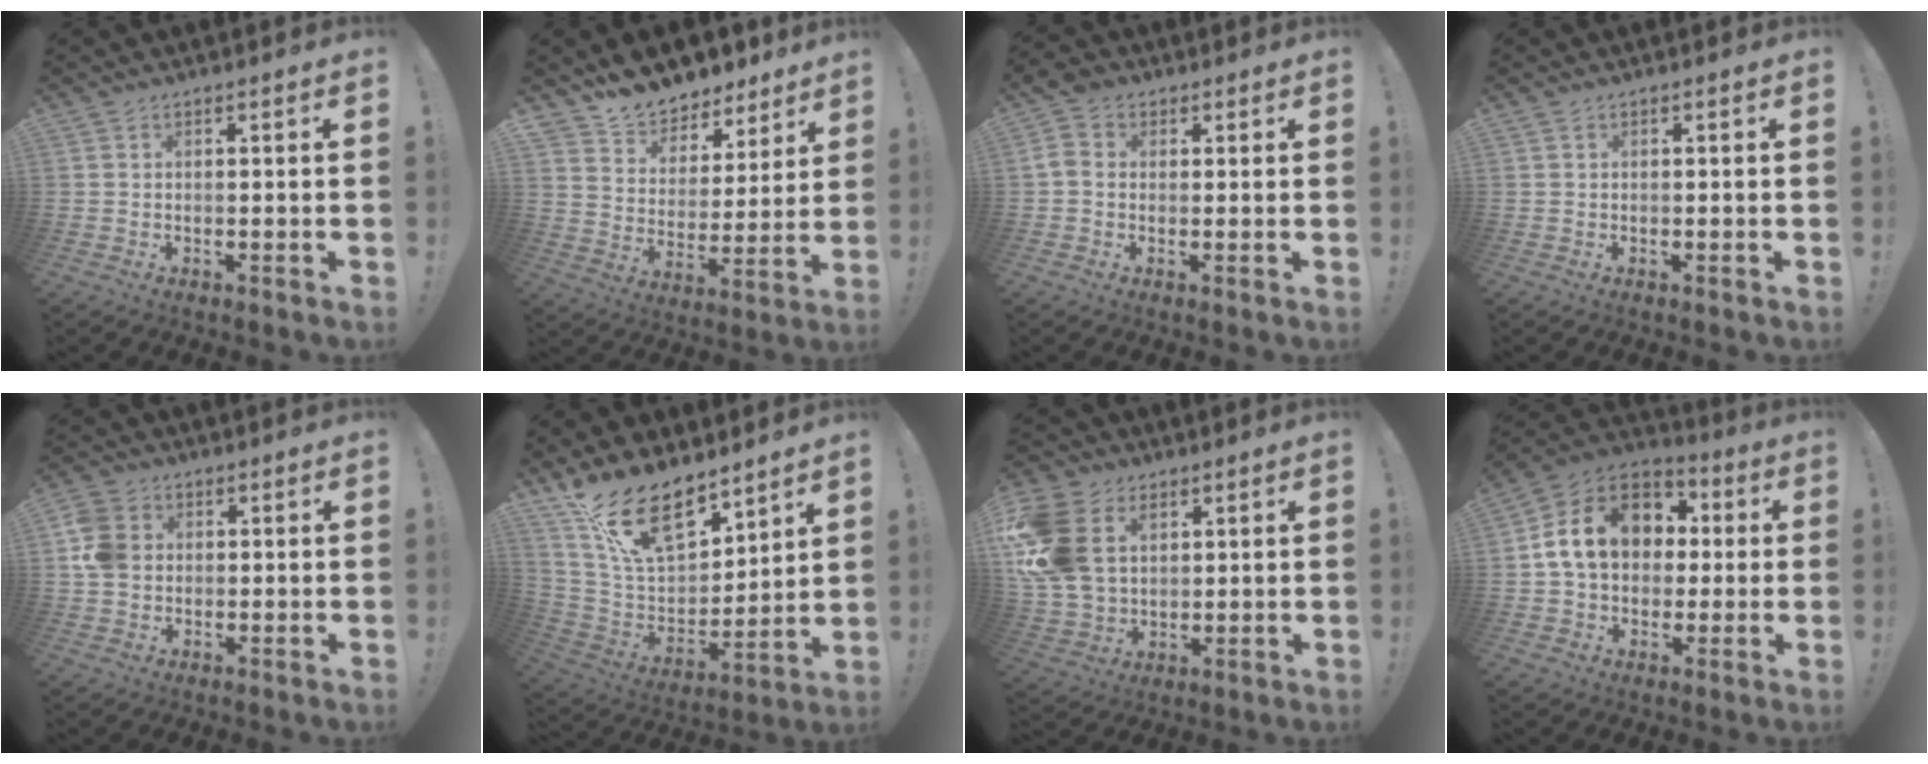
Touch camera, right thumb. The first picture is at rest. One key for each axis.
{"total": 11.3, "fx": 10.3, "fy": 4.5, "fz": 0.9, "tx": -0.032, "ty": -0.093, "tz": 0.191}
{"total": 6.0, "fx": 1.0, "fy": 4.9, "fz": 3.4, "tx": -0.079, "ty": 0.000, "tz": 0.019}
{"total": 0.0}
{"total": 8.7, "fx": 1.1, "fy": 7.1, "fz": 4.9, "tx": -0.099, "ty": 0.013, "tz": 0.025}
{"total": 19.7, "fx": 14.2, "fy": 8.7, "fz": 10.5, "tx": -0.189, "ty": -0.098, "tz": 0.264}
{"total": 19.1, "fx": 5.4, "fy": 14.2, "fz": 11.5, "tx": -0.232, "ty": -0.019, "tz": 0.102}
{"total": 17.1, "fx": 3.4, "fy": 13.1, "fz": 10.6, "tx": -0.169, "ty": 0.008, "tz": 0.067}